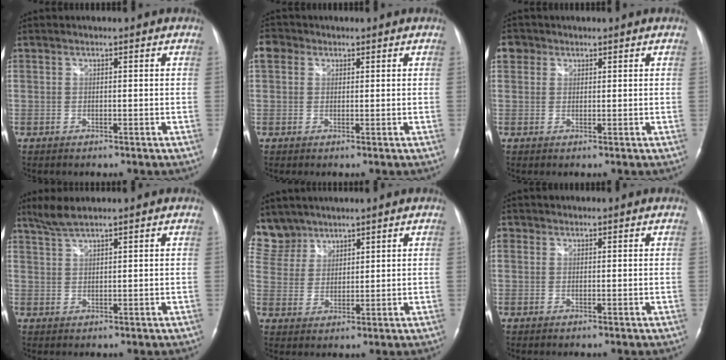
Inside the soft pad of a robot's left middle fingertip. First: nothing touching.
{"total": 3.1, "force": [1.4, 2.5, 1.1], "torque": [-0.027, 0.016, 0.026]}
{"total": 2.6, "force": [1.3, 2.2, 0.4], "torque": [0.000, 0.009, 0.020]}
{"total": 3.1, "force": [2.8, -0.1, 1.4], "torque": [-0.041, 0.008, 0.060]}
{"total": 6.9, "force": [5.9, 3.6, -0.4], "torque": [0.009, 0.007, 0.126]}
{"total": 1.3, "force": [0.5, 1.1, 0.3], "torque": [-0.001, 0.003, 0.006]}